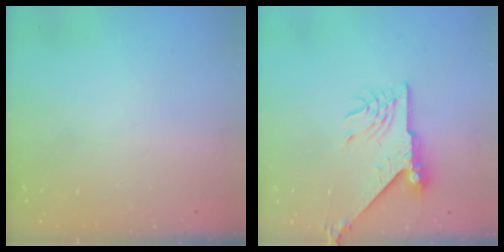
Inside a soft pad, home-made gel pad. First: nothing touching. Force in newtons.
{"total": 9.9, "press": 9.8, "slide": 1.1}